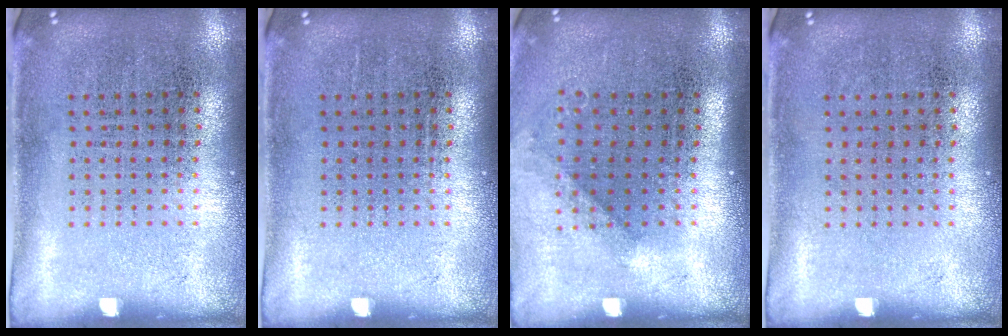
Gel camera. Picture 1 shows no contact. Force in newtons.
{"total": 0.0}
{"total": 1.0, "press": 0.7, "slide": 0.7}
{"total": 0.0}